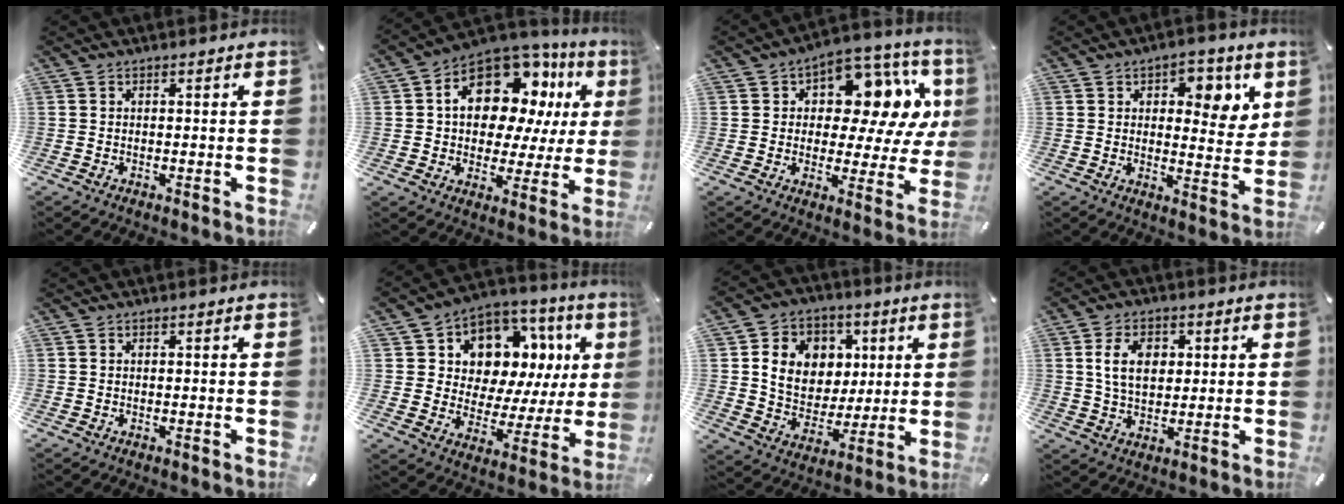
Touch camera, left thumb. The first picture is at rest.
{"total": 16.9, "force": [6.9, 11.1, 10.8], "torque": [-0.180, -0.043, 0.122]}
{"total": 14.9, "force": [5.5, 8.8, 10.7], "torque": [-0.147, -0.039, 0.094]}
{"total": 8.0, "force": [3.6, 4.6, 5.5], "torque": [-0.053, -0.020, 0.052]}
{"total": 0.0}
{"total": 10.5, "force": [5.9, 7.6, 4.1], "torque": [-0.067, -0.065, 0.104]}
{"total": 12.8, "force": [3.1, 11.4, 4.8], "torque": [-0.082, -0.006, 0.068]}
{"total": 8.5, "force": [1.9, 6.1, 5.6], "torque": [-0.112, 0.001, 0.027]}